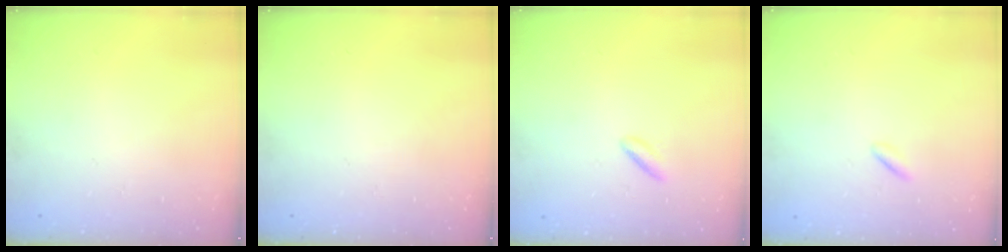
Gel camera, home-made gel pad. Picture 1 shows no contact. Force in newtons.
{"total": 0.0}
{"total": 1.8, "press": 1.6, "slide": 0.8}
{"total": 0.5, "press": 0.3, "slide": 0.4}